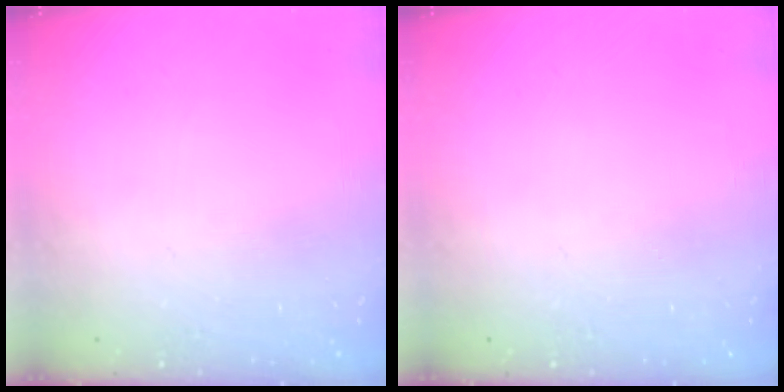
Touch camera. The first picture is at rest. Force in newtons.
{"total": 0.0}